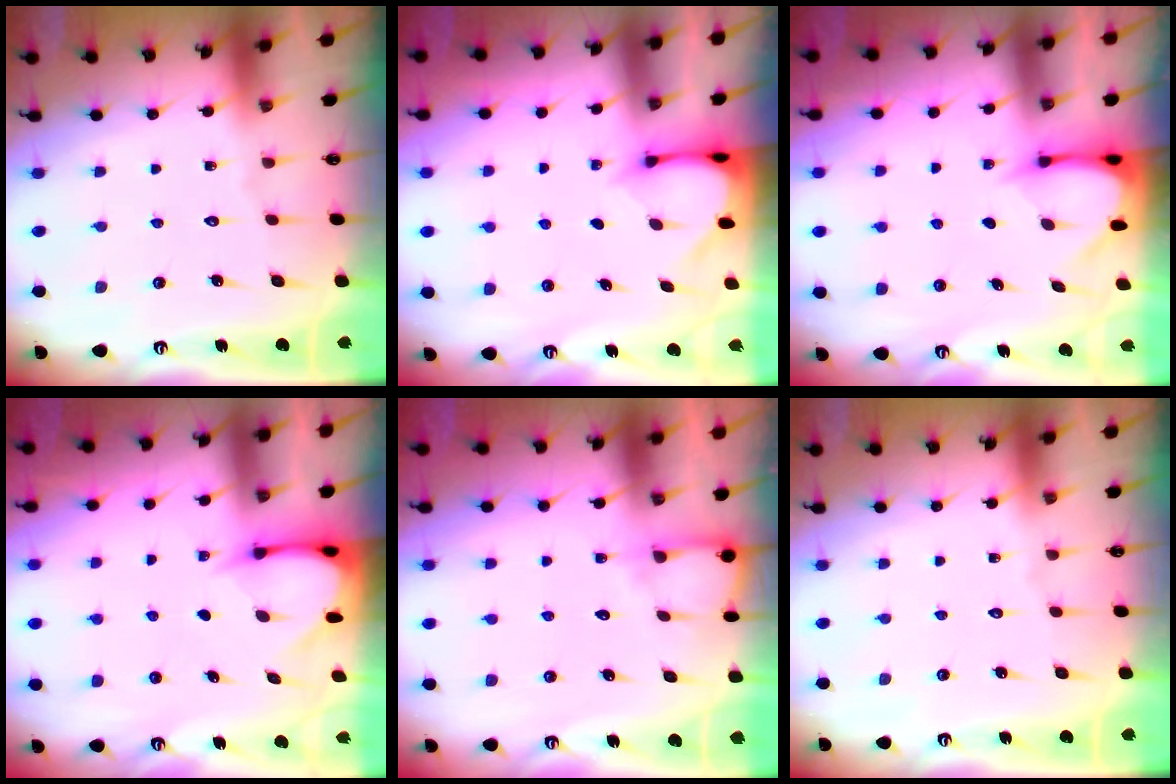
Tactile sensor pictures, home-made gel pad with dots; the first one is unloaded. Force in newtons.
{"total": 3.3, "press": 3.3, "slide": 0.3}
{"total": 3.7, "press": 3.7, "slide": 0.2}
{"total": 3.6, "press": 3.6, "slide": 0.3}
{"total": 6.2, "press": 6.2, "slide": 0.4}
{"total": 0.0}